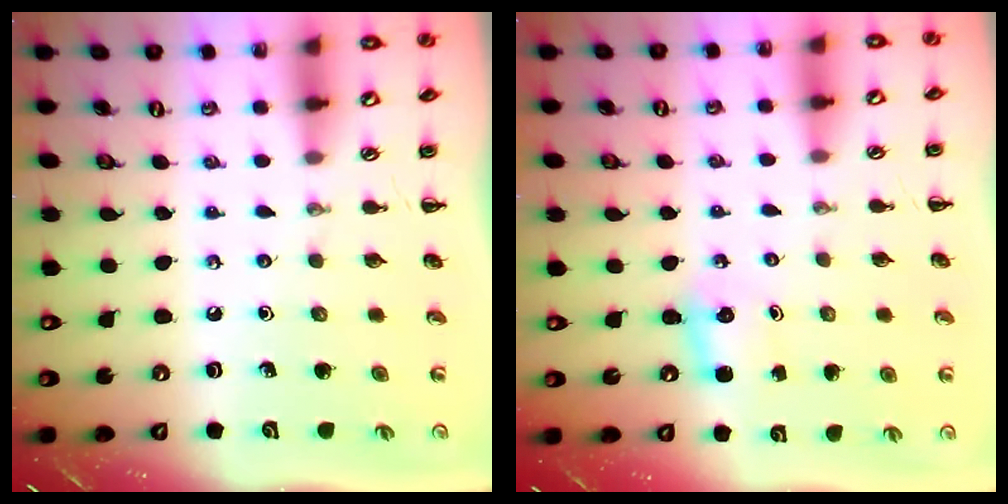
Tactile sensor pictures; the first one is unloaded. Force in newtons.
{"total": 2.8, "press": 2.7, "slide": 0.9}